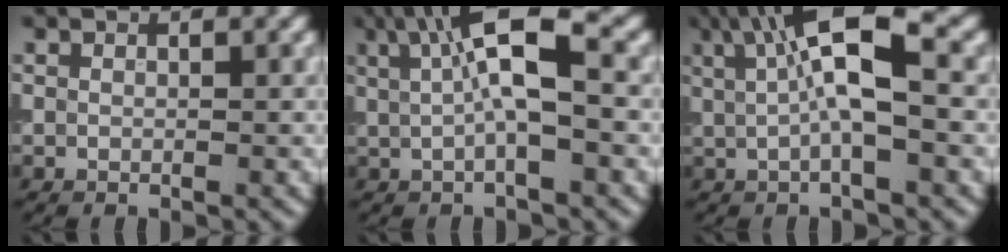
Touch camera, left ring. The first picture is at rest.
{"total": 6.3, "force": [1.4, 1.6, 6.0], "torque": [-0.099, 0.012, 0.019]}
{"total": 7.3, "force": [1.7, 1.9, 6.8], "torque": [-0.115, 0.014, 0.022]}